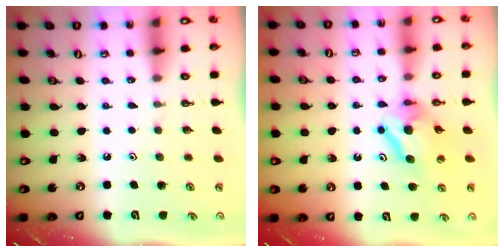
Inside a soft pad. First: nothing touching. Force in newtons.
{"total": 8.9, "press": 8.9, "slide": 0.8}